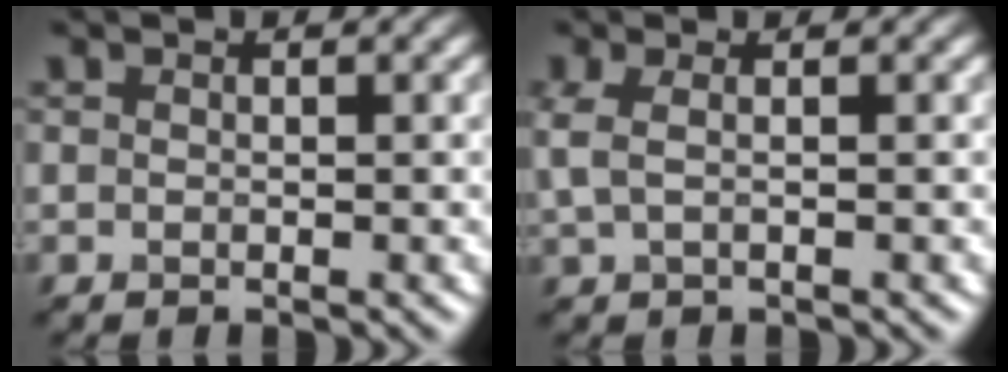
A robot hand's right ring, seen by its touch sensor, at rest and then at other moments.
{"total": 1.1, "force": [0.0, 0.1, 1.1], "torque": [-0.039, 0.013, 0.018]}